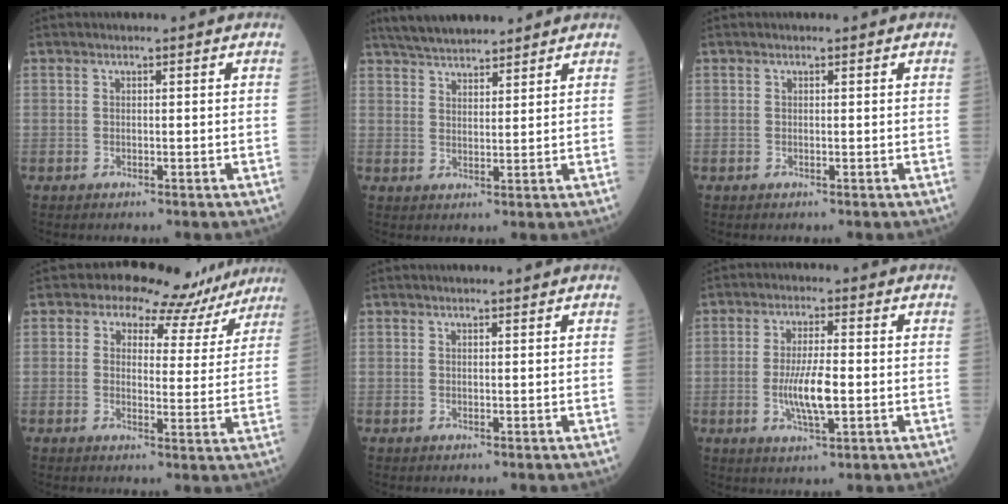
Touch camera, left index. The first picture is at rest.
{"total": 9.1, "force": [8.2, 2.0, 3.4], "torque": [-0.049, 0.025, 0.135]}
{"total": 0.0}
{"total": 10.3, "force": [8.4, 5.5, 2.3], "torque": [0.001, 0.009, 0.075]}
{"total": 1.3, "force": [1.3, 0.1, 0.4], "torque": [-0.001, 0.009, 0.019]}
{"total": 6.4, "force": [-1.1, 1.2, 6.2], "torque": [-0.119, -0.008, -0.020]}